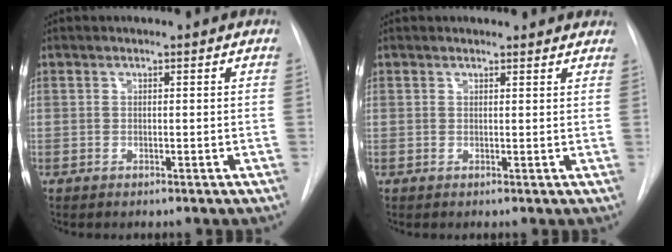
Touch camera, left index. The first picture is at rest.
{"total": 5.8, "force": [5.4, 1.7, 1.1], "torque": [0.000, 0.009, 0.047]}